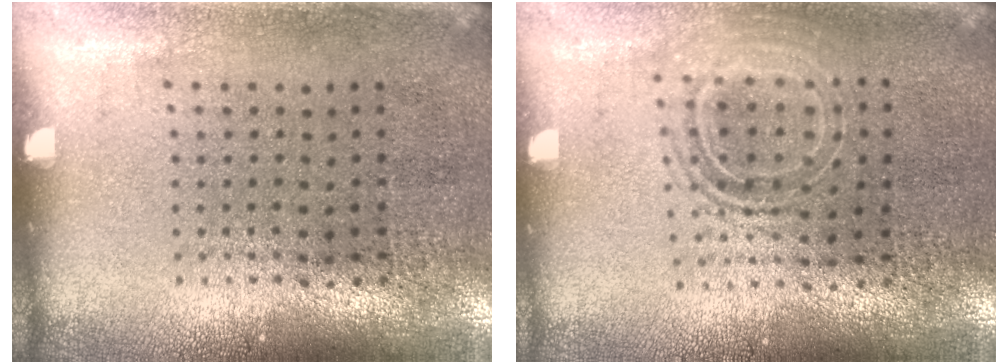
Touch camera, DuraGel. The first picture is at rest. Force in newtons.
{"total": 1.6, "press": 1.2, "slide": 1.0}